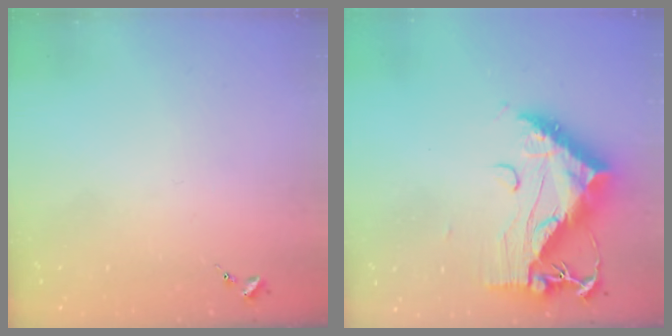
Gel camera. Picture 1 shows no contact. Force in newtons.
{"total": 17.0, "press": 17.0, "slide": 1.4}